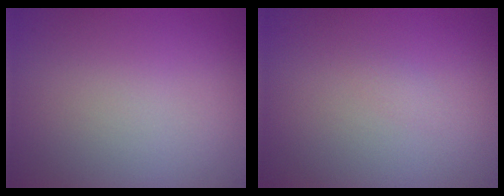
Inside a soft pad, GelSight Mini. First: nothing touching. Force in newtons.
{"total": 0.5, "press": 0.5, "slide": 0.1}